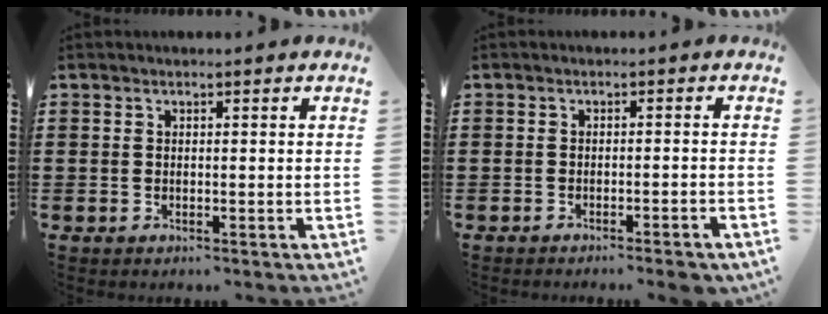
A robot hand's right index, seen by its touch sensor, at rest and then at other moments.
{"total": 1.8, "force": [-1.6, -0.2, 0.8], "torque": [-0.013, 0.001, -0.032]}